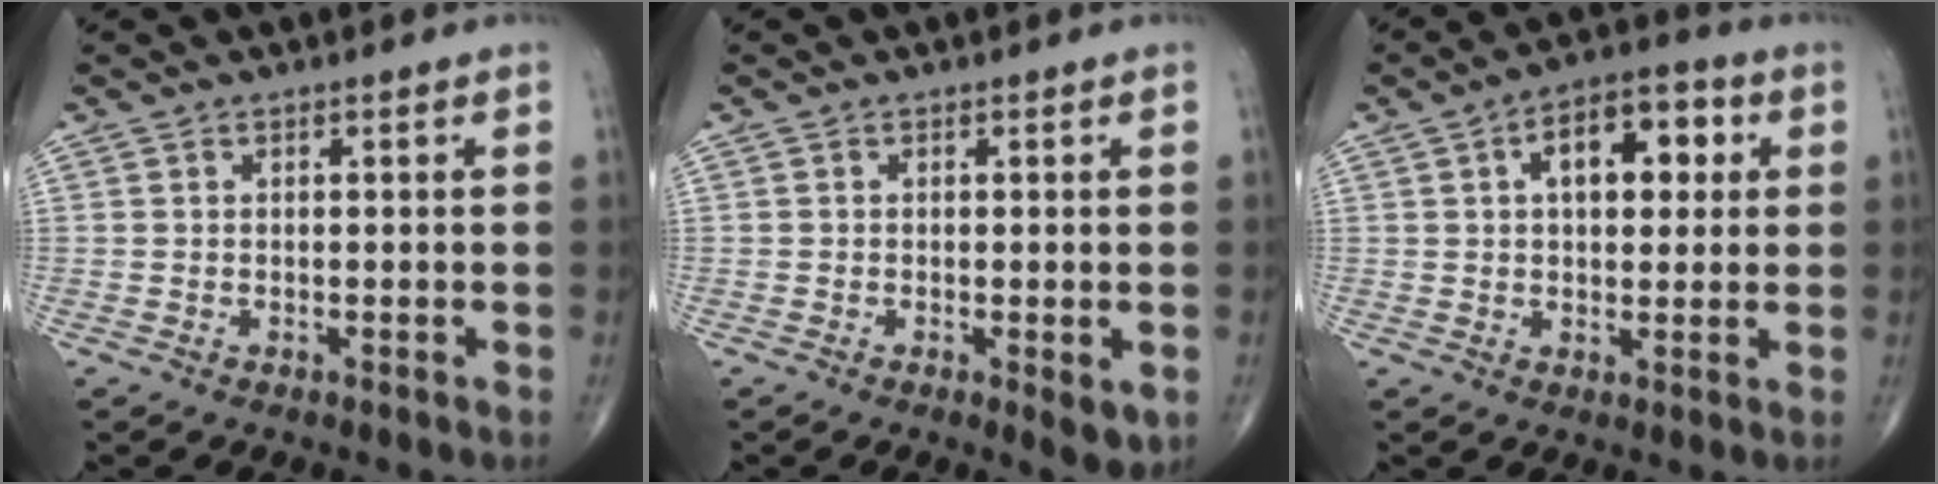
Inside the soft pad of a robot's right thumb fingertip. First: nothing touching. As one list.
[{"total": 3.2, "force": [-0.8, 1.1, 2.9], "torque": [-0.041, -0.010, -0.012]}, {"total": 11.4, "force": [3.0, 6.3, 9.0], "torque": [-0.101, 0.017, 0.039]}]